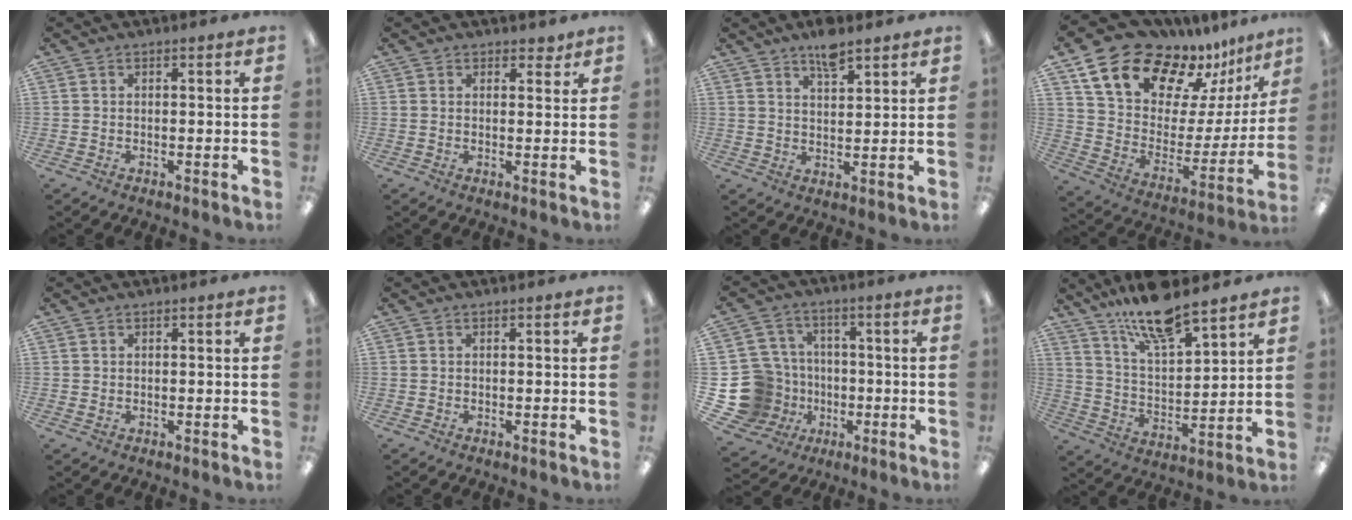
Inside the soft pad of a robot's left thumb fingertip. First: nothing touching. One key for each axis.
{"total": 2.2, "fx": 1.8, "fy": 1.2, "fz": 0.5, "tx": 0.006, "ty": -0.005, "tz": 0.030}
{"total": 6.1, "fx": 4.8, "fy": 2.0, "fz": 3.2, "tx": -0.041, "ty": -0.029, "tz": 0.080}
{"total": 18.5, "fx": 14.8, "fy": 8.7, "fz": 7.0, "tx": -0.124, "ty": -0.113, "tz": 0.269}
{"total": 0.6, "fx": 0.4, "fy": 0.4, "fz": 0.1, "tx": -0.002, "ty": 0.002, "tz": 0.006}
{"total": 0.0}
{"total": 16.6, "fx": -3.6, "fy": 15.2, "fz": 5.5, "tx": -0.140, "ty": 0.026, "tz": -0.036}
{"total": 13.6, "fx": 11.5, "fy": 3.4, "fz": 6.4, "tx": -0.118, "ty": -0.068, "tz": 0.204}